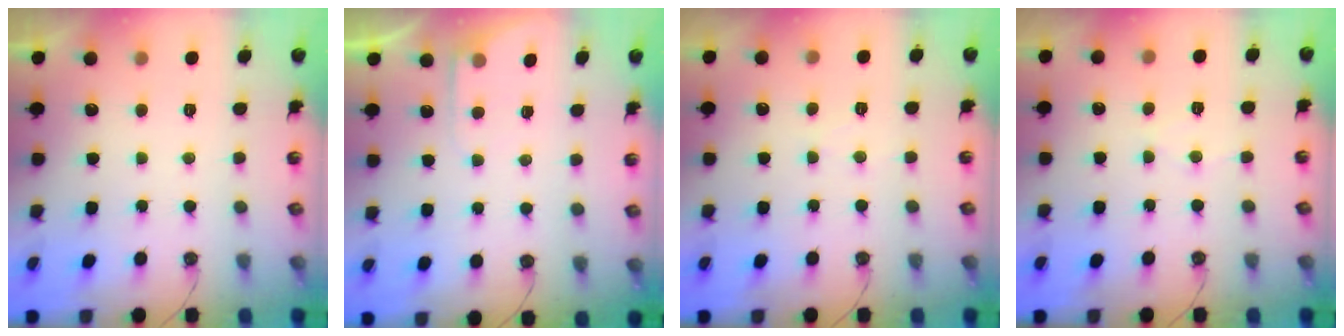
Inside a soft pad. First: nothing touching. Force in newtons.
{"total": 4.5, "press": 4.4, "slide": 0.6}
{"total": 3.7, "press": 3.7, "slide": 0.7}
{"total": 4.9, "press": 4.9, "slide": 0.5}